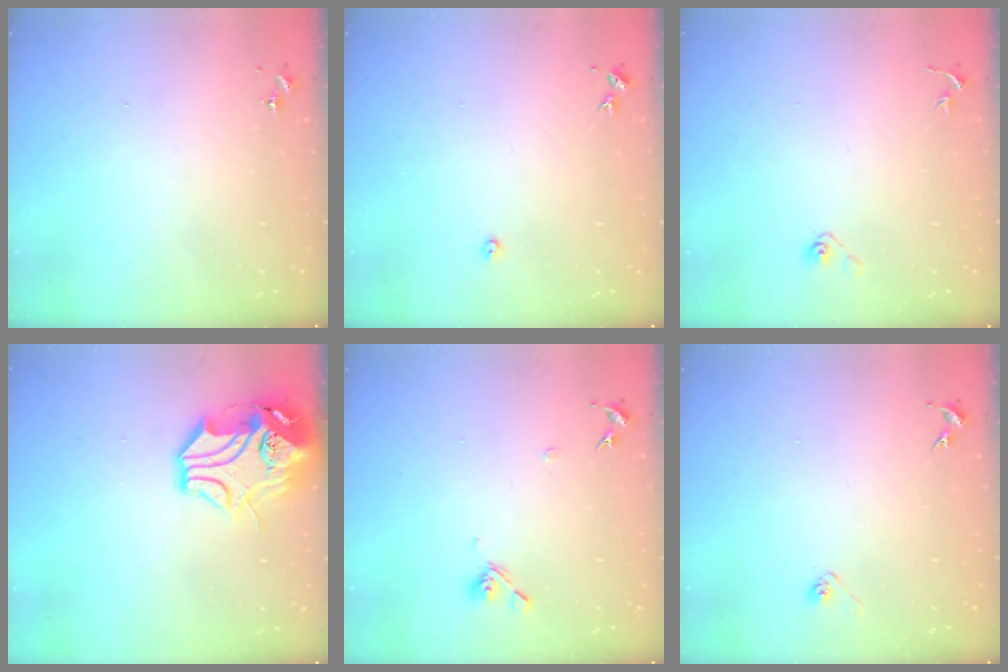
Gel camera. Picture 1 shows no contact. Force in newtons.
{"total": 2.2, "press": 2.2, "slide": 0.3}
{"total": 4.0, "press": 3.3, "slide": 2.2}
{"total": 14.5, "press": 14.3, "slide": 1.9}
{"total": 7.5, "press": 7.3, "slide": 1.6}
{"total": 2.8, "press": 2.6, "slide": 1.1}